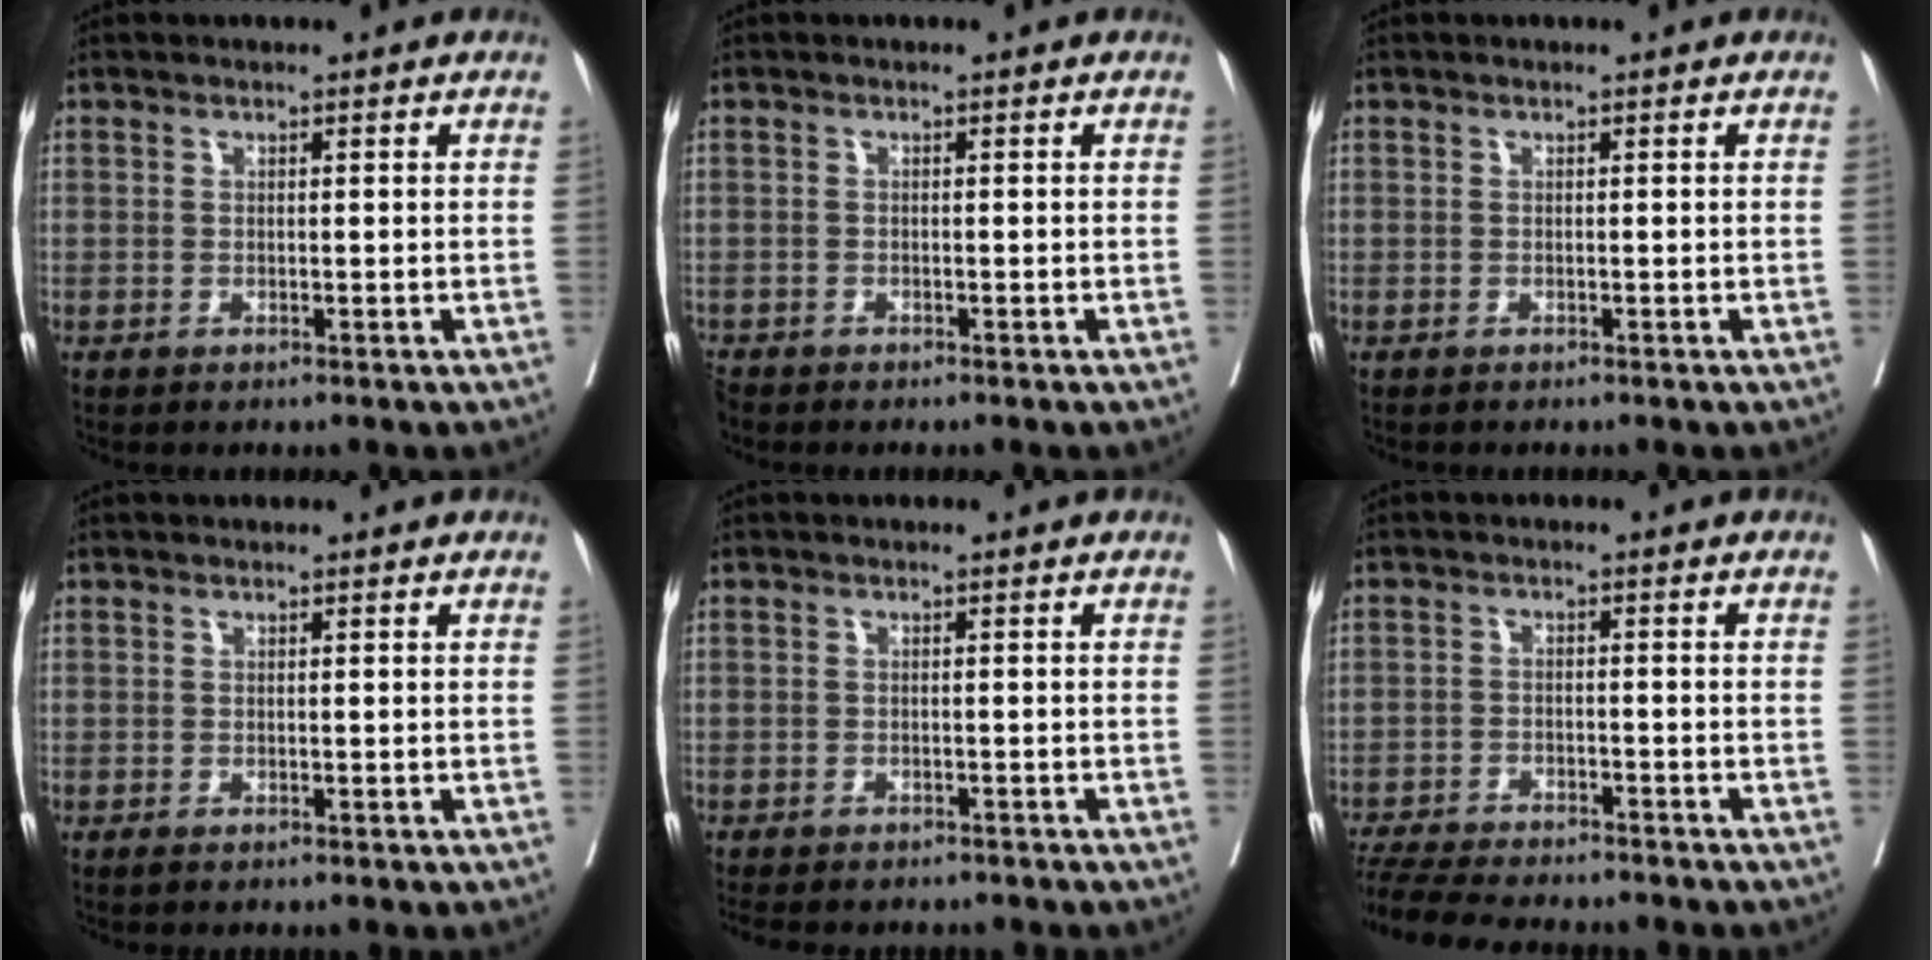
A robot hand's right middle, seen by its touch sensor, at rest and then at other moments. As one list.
[{"total": 1.8, "force": [-1.7, 0.6, 0.3], "torque": [-0.010, -0.006, -0.031]}, {"total": 0.0}, {"total": 0.0}, {"total": 9.2, "force": [-8.1, 2.9, 3.4], "torque": [-0.061, -0.006, -0.101]}, {"total": 13.1, "force": [-11.9, 1.8, 5.2], "torque": [-0.098, -0.017, -0.178]}]